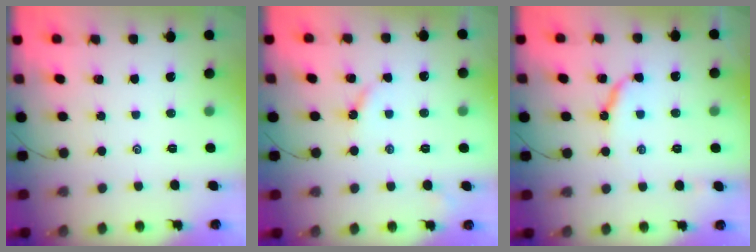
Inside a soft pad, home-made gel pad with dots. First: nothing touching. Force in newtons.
{"total": 3.7, "press": 3.7, "slide": 0.5}
{"total": 8.2, "press": 8.2, "slide": 0.8}